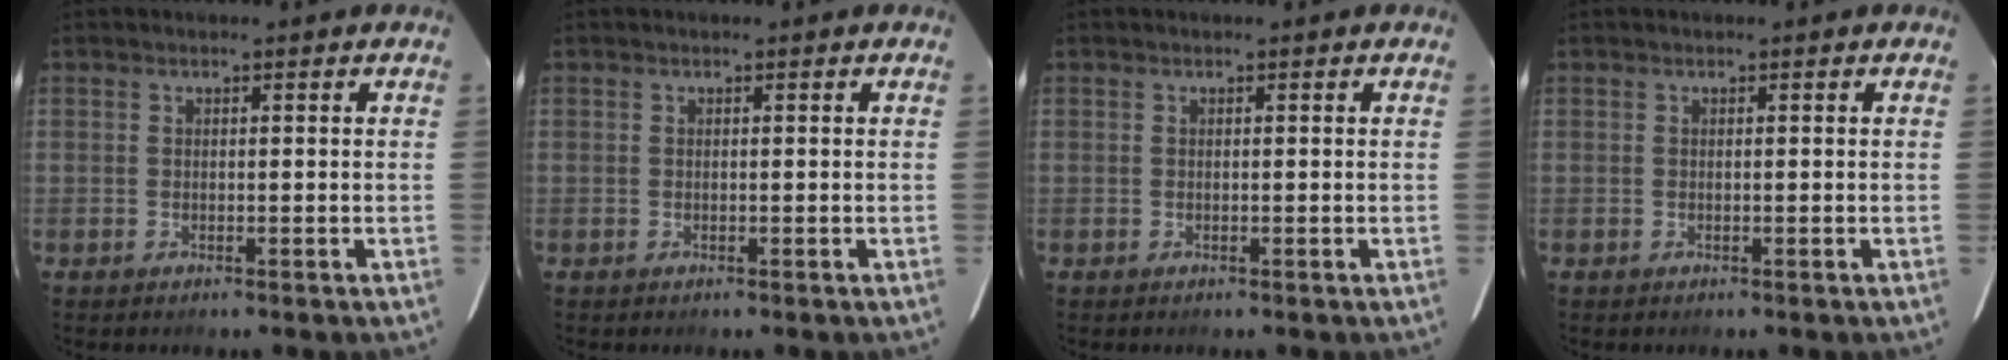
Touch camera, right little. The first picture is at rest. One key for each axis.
{"total": 0.0}
{"total": 0.0}
{"total": 0.0}